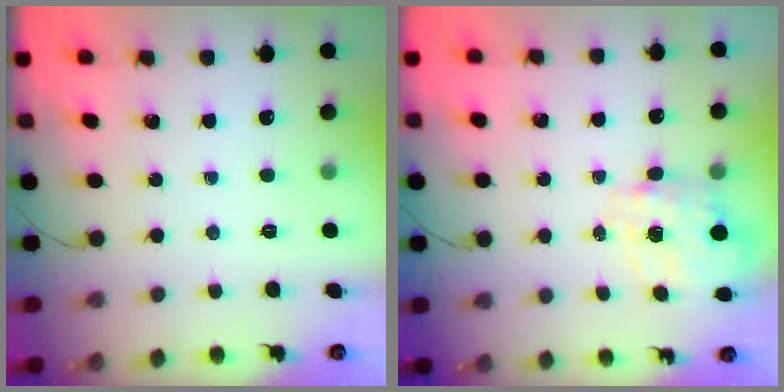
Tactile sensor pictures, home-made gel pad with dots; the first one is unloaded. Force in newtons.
{"total": 3.5, "press": 3.4, "slide": 1.0}